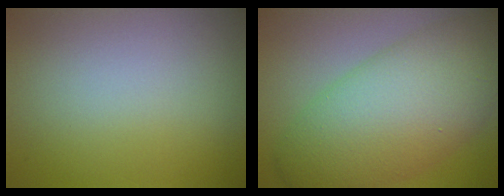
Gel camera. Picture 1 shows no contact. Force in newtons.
{"total": 10.3, "press": 10.3, "slide": 0.1}